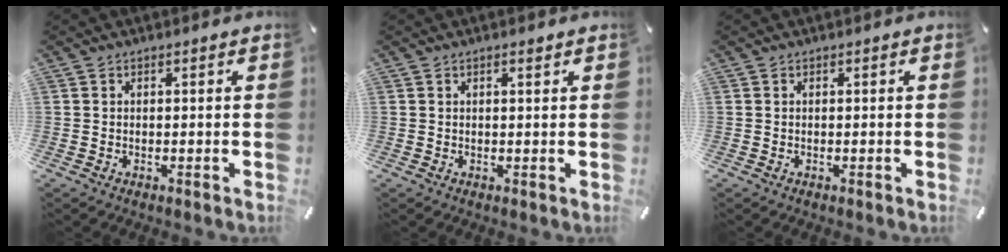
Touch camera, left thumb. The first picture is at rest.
{"total": 0.8, "force": [0.5, 0.1, 0.6], "torque": [-0.011, 0.000, 0.008]}
{"total": 0.0}